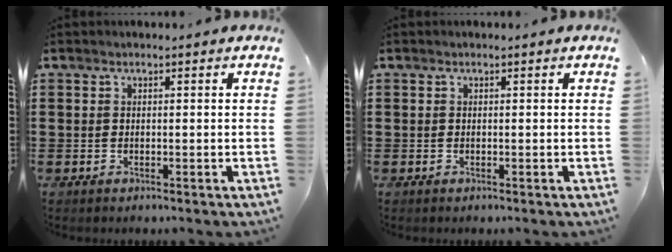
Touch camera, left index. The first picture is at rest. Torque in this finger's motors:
{"motor_torque": [-0.01, 0.03, 0.01, -0.01]}